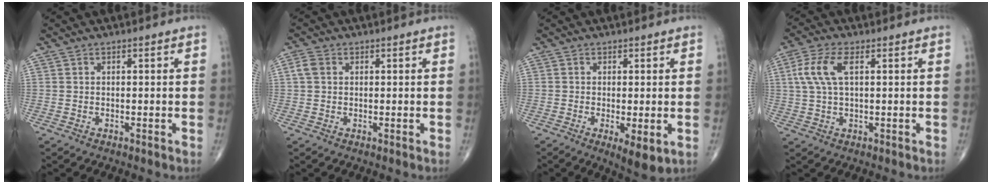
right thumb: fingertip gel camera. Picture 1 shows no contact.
{"total": 2.6, "force": [0.5, 2.0, 1.5], "torque": [-0.033, 0.008, 0.009]}
{"total": 5.3, "force": [-1.3, 1.6, 4.8], "torque": [-0.077, -0.018, -0.019]}
{"total": 6.9, "force": [1.8, 2.8, 6.0], "torque": [-0.148, 0.014, 0.037]}